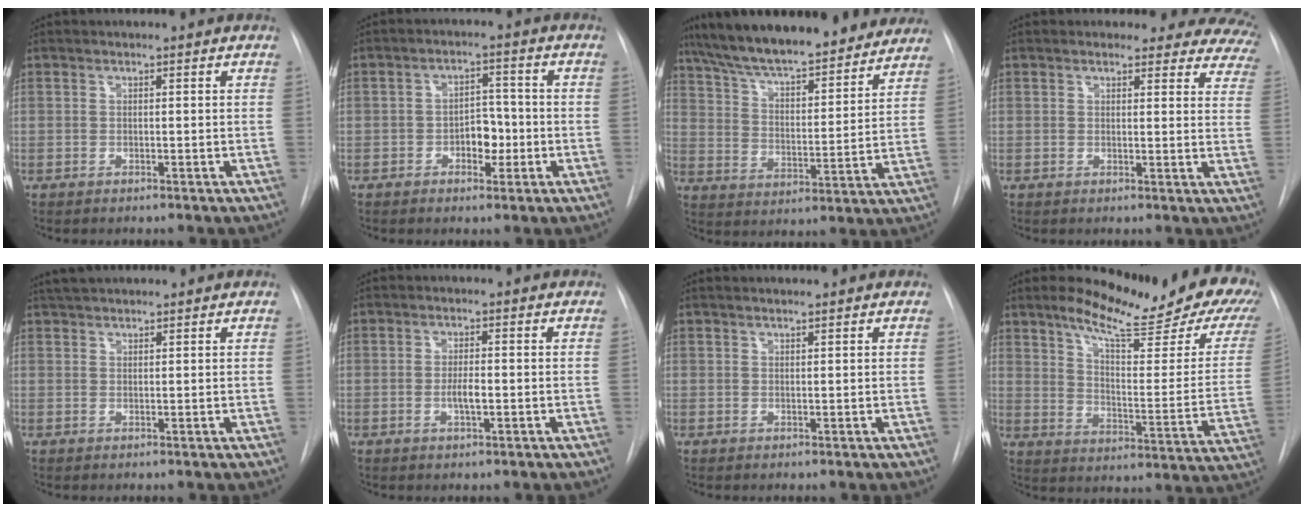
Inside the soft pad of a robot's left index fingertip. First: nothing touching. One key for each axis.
{"total": 4.6, "fx": -1.4, "fy": 2.8, "fz": 3.3, "tx": -0.043, "ty": 0.011, "tz": -0.023}
{"total": 24.4, "fx": 21.2, "fy": 5.5, "fz": 10.8, "tx": -0.182, "ty": 0.017, "tz": 0.302}
{"total": 15.6, "fx": 14.0, "fy": 5.6, "fz": 4.2, "tx": -0.015, "ty": -0.030, "tz": 0.123}
{"total": 3.7, "fx": 3.4, "fy": 0.8, "fz": 1.4, "tx": -0.026, "ty": 0.027, "tz": 0.060}
{"total": 2.6, "fx": -0.6, "fy": 0.5, "fz": 2.5, "tx": -0.048, "ty": 0.000, "tz": -0.010}
{"total": 1.8, "fx": 1.5, "fy": 0.1, "fz": 0.9, "tx": -0.014, "ty": 0.015, "tz": 0.024}
{"total": 23.2, "fx": 17.5, "fy": 4.4, "fz": 14.6, "tx": -0.198, "ty": -0.042, "tz": 0.215}